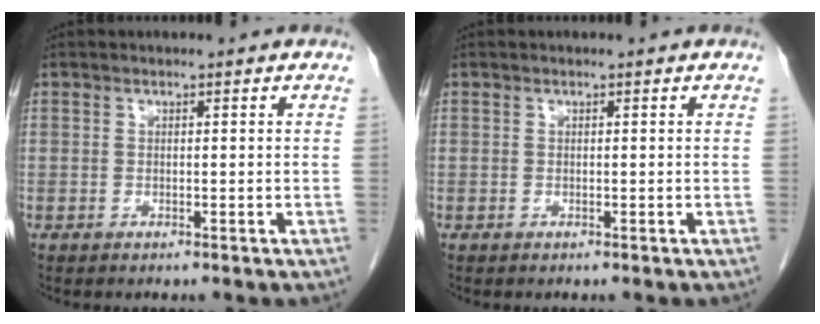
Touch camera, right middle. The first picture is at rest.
{"total": 0.0}